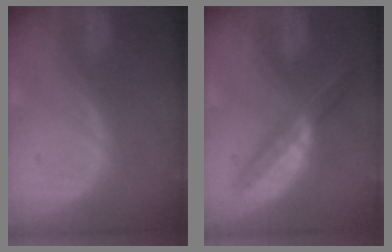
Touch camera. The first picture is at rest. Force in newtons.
{"total": 6.0, "press": 5.4, "slide": 2.7}